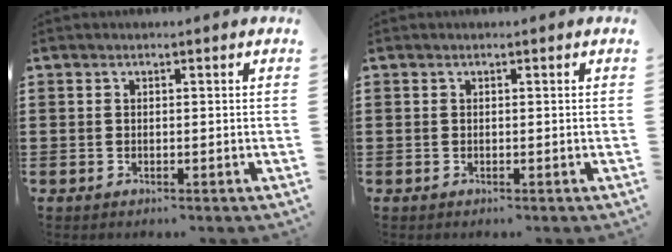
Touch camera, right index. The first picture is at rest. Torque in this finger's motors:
{"motor_torque": [-0.15, -0.18, 0.01, 0.00]}